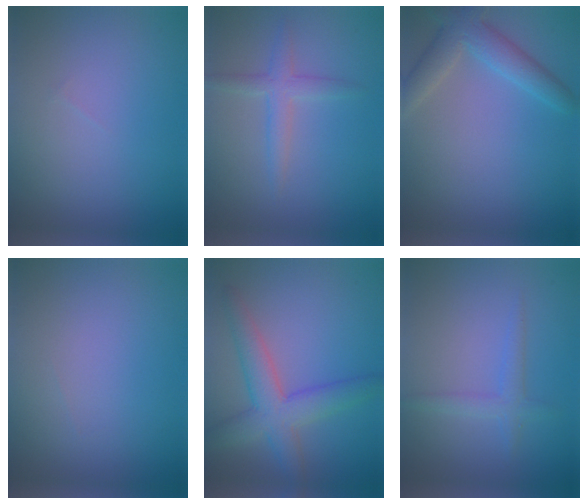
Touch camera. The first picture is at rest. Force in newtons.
{"total": 2.4, "press": 2.4, "slide": 0.0}
{"total": 4.0, "press": 4.0, "slide": 0.1}
{"total": 0.0}
{"total": 5.5, "press": 5.5, "slide": 0.2}
{"total": 1.8, "press": 1.8, "slide": 0.2}